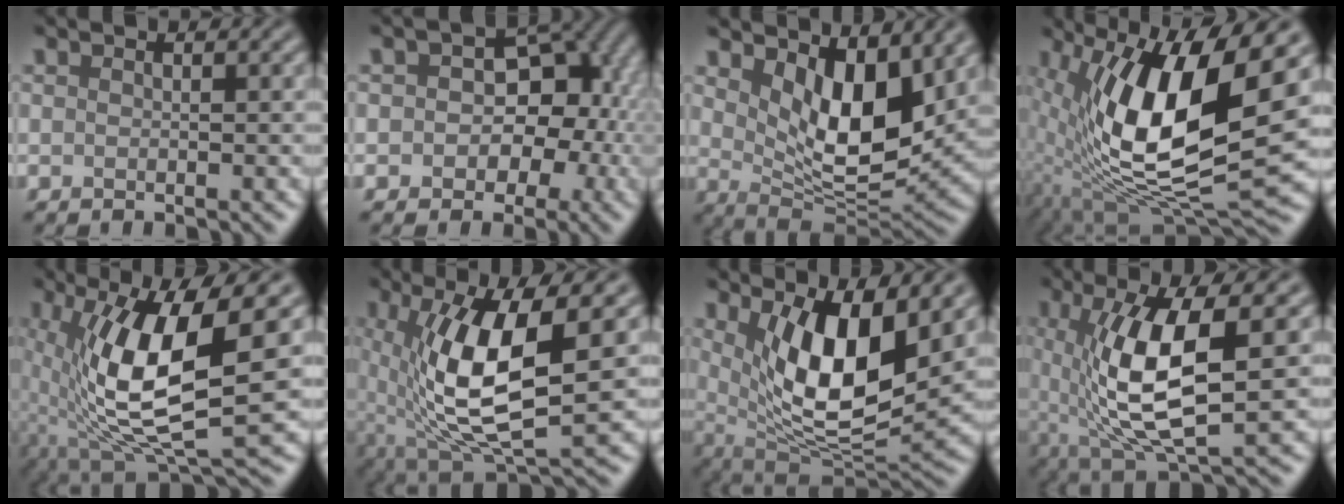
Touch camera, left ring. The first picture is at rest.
{"total": 7.9, "force": [-0.1, 5.9, 5.3], "torque": [-0.022, 0.007, -0.015]}
{"total": 7.9, "force": [2.9, 3.6, 6.3], "torque": [-0.110, -0.025, 0.049]}
{"total": 13.4, "force": [2.1, 4.8, 12.3], "torque": [-0.231, -0.017, 0.040]}
{"total": 11.7, "force": [0.8, 3.7, 11.1], "torque": [-0.216, -0.018, 0.019]}
{"total": 10.5, "force": [1.1, 3.6, 9.8], "torque": [-0.188, -0.009, 0.024]}
{"total": 9.9, "force": [2.8, 3.7, 8.8], "torque": [-0.150, -0.024, 0.055]}
{"total": 9.4, "force": [0.8, 2.9, 9.0], "torque": [-0.166, -0.004, 0.018]}